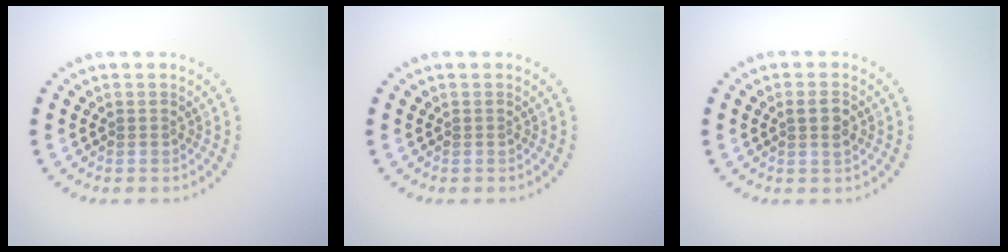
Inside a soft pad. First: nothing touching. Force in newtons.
{"total": 0.0}
{"total": 1.7, "press": 1.6, "slide": 0.5}